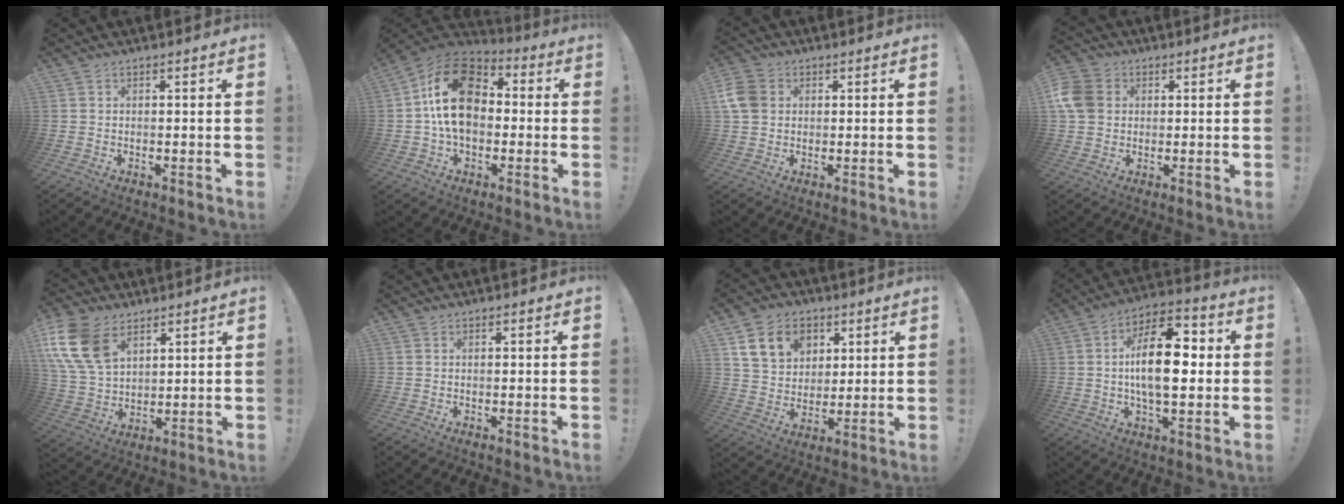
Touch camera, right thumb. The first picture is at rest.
{"total": 19.5, "force": [2.5, 13.3, 14.0], "torque": [-0.240, 0.013, 0.043]}
{"total": 7.8, "force": [1.5, 6.4, 4.2], "torque": [-0.086, 0.004, 0.031]}
{"total": 9.1, "force": [1.4, 7.7, 4.6], "torque": [-0.087, 0.004, 0.029]}
{"total": 17.5, "force": [8.2, 11.7, 10.1], "torque": [-0.208, -0.034, 0.162]}
{"total": 0.0}
{"total": 13.8, "force": [6.4, 10.7, 5.9], "torque": [-0.088, -0.024, 0.128]}
{"total": 17.9, "force": [0.3, 8.8, 15.6], "torque": [-0.256, 0.005, -0.002]}